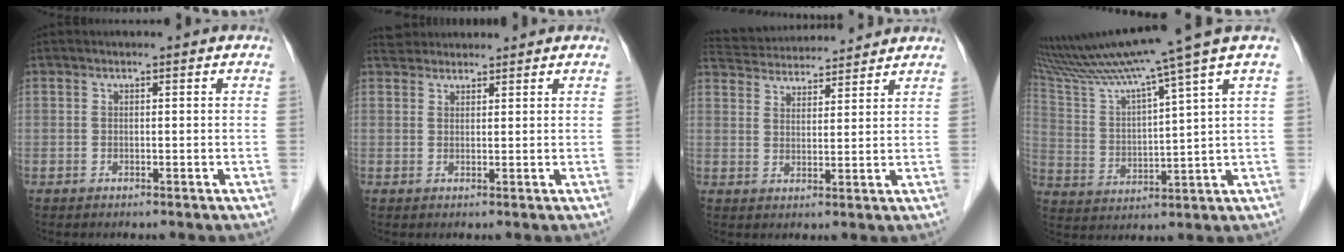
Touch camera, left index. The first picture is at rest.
{"total": 3.4, "force": [3.3, 1.1, 0.2], "torque": [-0.003, 0.031, 0.058]}
{"total": 12.9, "force": [12.3, 2.1, 3.3], "torque": [-0.064, 0.037, 0.195]}
{"total": 15.2, "force": [12.4, -3.2, 8.3], "torque": [-0.151, -0.012, 0.214]}